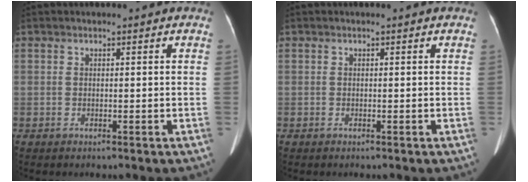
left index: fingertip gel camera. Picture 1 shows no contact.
{"total": 0.0}